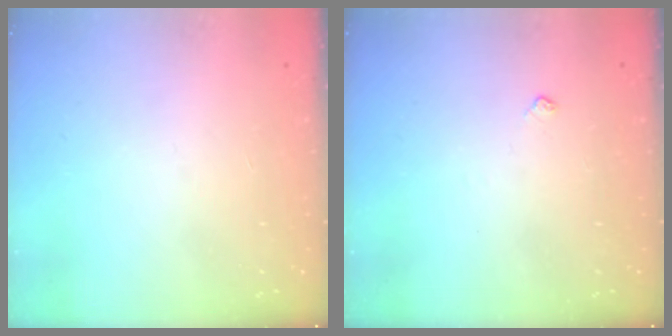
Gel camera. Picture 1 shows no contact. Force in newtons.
{"total": 3.7, "press": 3.6, "slide": 0.6}